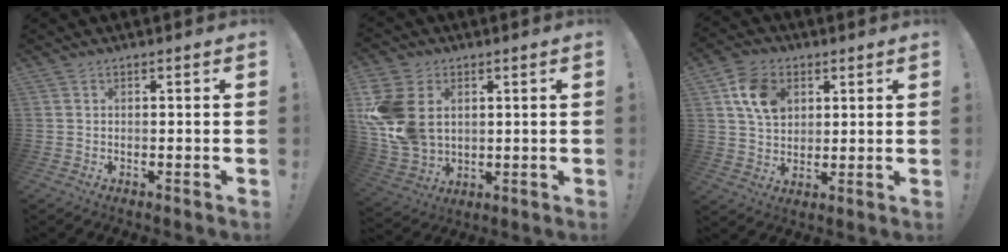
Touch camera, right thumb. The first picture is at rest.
{"total": 16.8, "force": [2.9, 12.9, 10.4], "torque": [-0.214, -0.004, 0.062]}
{"total": 11.8, "force": [5.0, 8.7, 6.2], "torque": [-0.090, -0.010, 0.099]}